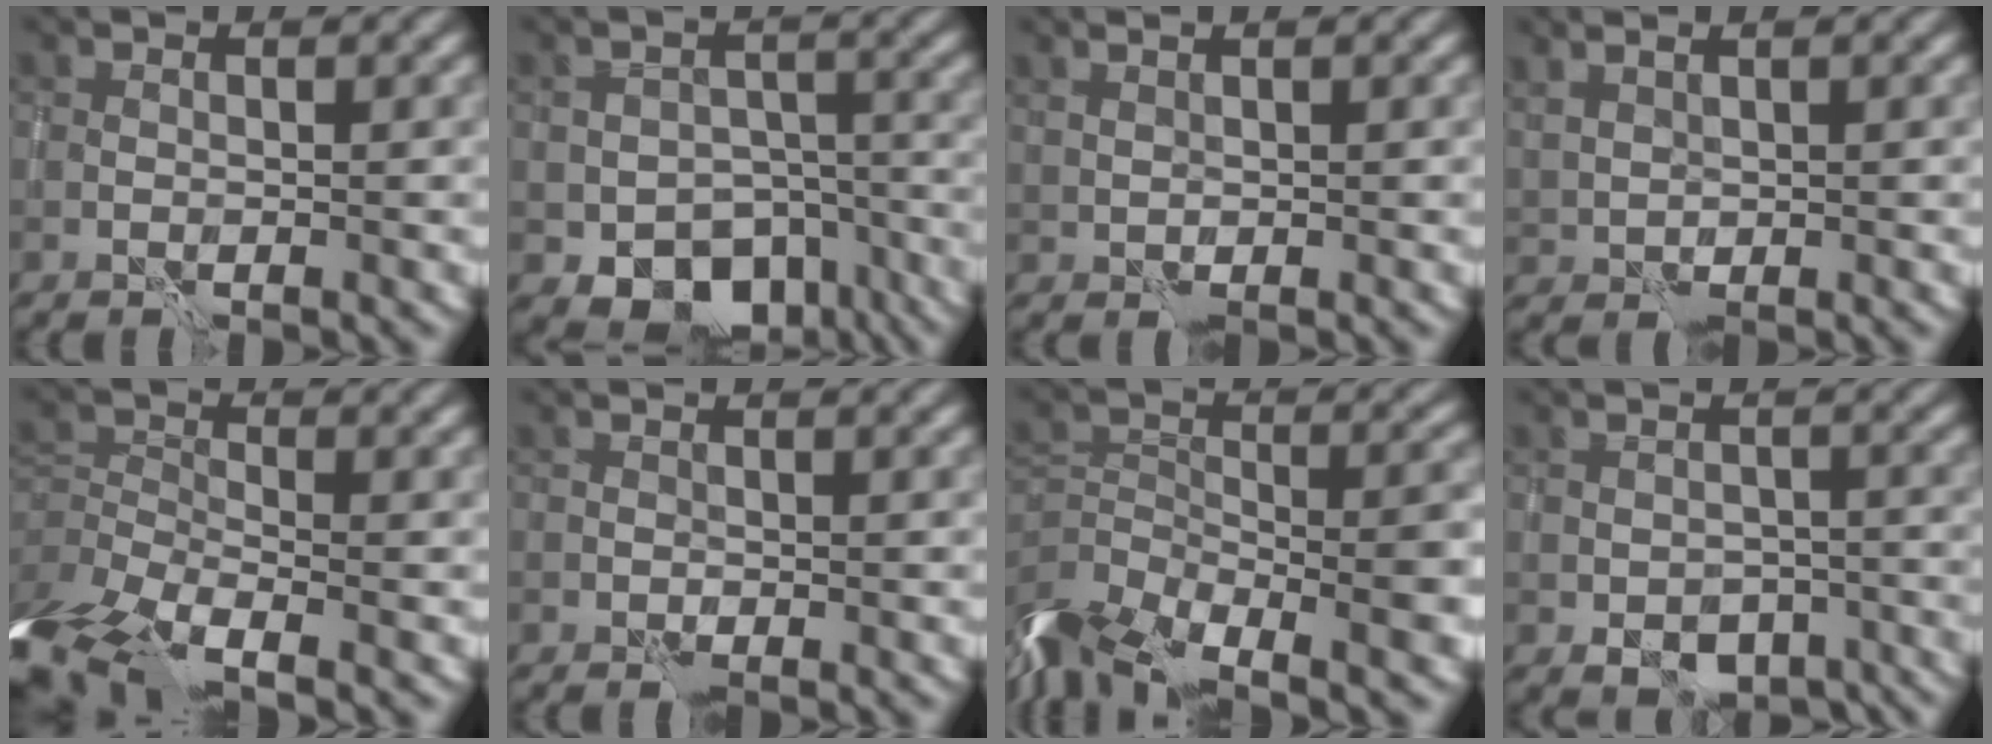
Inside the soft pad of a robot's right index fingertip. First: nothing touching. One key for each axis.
{"total": 8.8, "fx": -5.7, "fy": 5.7, "fz": 3.6, "tx": -0.031, "ty": -0.014, "tz": -0.074}
{"total": 0.9, "fx": 0.8, "fy": 0.2, "fz": 0.3, "tx": -0.004, "ty": -0.001, "tz": 0.018}
{"total": 1.7, "fx": 1.6, "fy": 0.4, "fz": 0.6, "tx": -0.013, "ty": 0.000, "tz": 0.038}
{"total": 8.5, "fx": -5.7, "fy": 4.0, "fz": 5.0, "tx": -0.086, "ty": -0.010, "tz": -0.091}
{"total": 0.6, "fx": -0.4, "fy": 0.4, "fz": 0.1, "tx": 0.003, "ty": 0.000, "tz": -0.009}
{"total": 11.5, "fx": -6.9, "fy": 5.2, "fz": 7.6, "tx": -0.152, "ty": 0.020, "tz": -0.115}
{"total": 5.7, "fx": -3.6, "fy": 3.6, "fz": 2.7, "tx": -0.026, "ty": -0.013, "tz": -0.039}